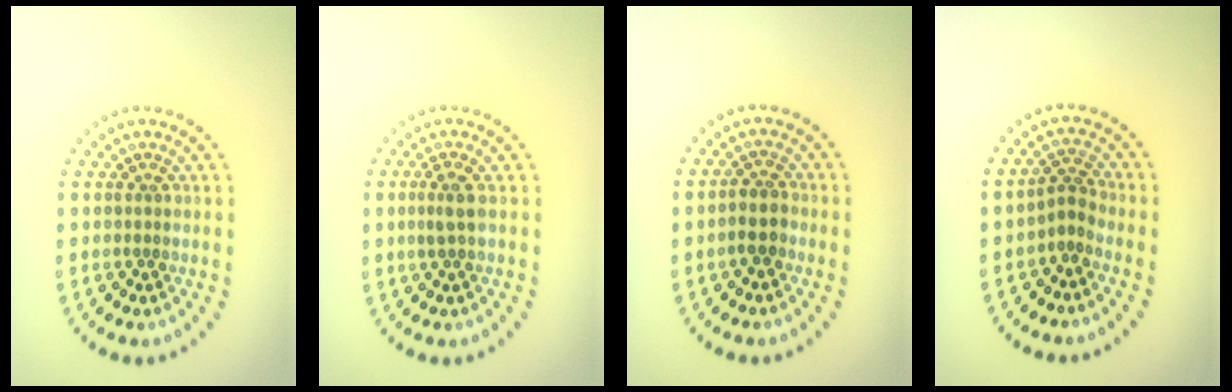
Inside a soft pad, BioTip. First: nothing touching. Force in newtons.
{"total": 1.5, "press": 1.2, "slide": 0.8}
{"total": 2.0, "press": 1.8, "slide": 0.9}
{"total": 1.8, "press": 1.1, "slide": 1.4}